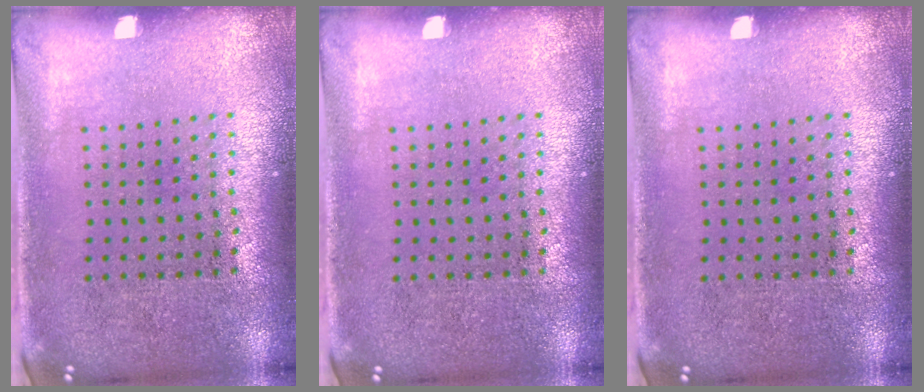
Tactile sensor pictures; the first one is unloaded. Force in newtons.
{"total": 0.0}
{"total": 0.0}